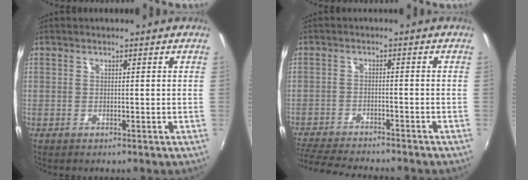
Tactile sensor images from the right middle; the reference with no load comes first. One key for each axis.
{"total": 12.2, "fx": -11.0, "fy": 2.0, "fz": 4.8, "tx": -0.120, "ty": -0.019, "tz": -0.178}